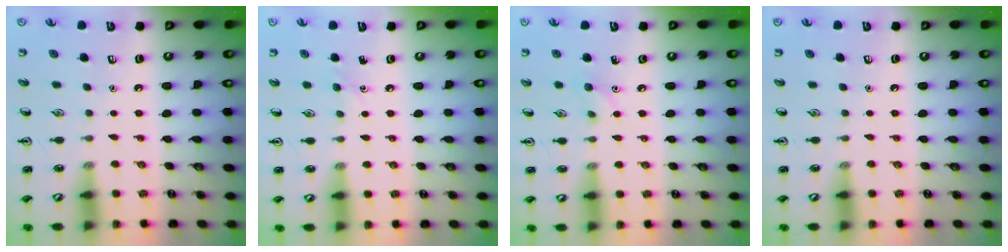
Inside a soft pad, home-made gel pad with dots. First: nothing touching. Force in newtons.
{"total": 4.5, "press": 4.2, "slide": 1.6}
{"total": 5.5, "press": 5.2, "slide": 1.8}
{"total": 0.0}